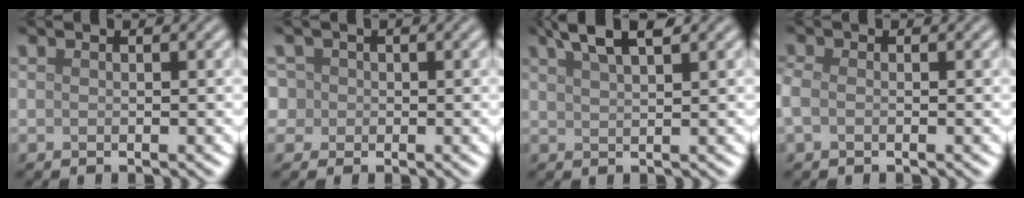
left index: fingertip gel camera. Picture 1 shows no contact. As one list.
[{"total": 4.4, "force": [1.3, 3.9, 1.7], "torque": [-0.027, 0.032, -0.001]}, {"total": 4.0, "force": [2.9, 0.9, 2.7], "torque": [-0.038, 0.014, 0.048]}, {"total": 1.1, "force": [-0.3, 0.7, 0.8], "torque": [-0.022, 0.000, -0.012]}]